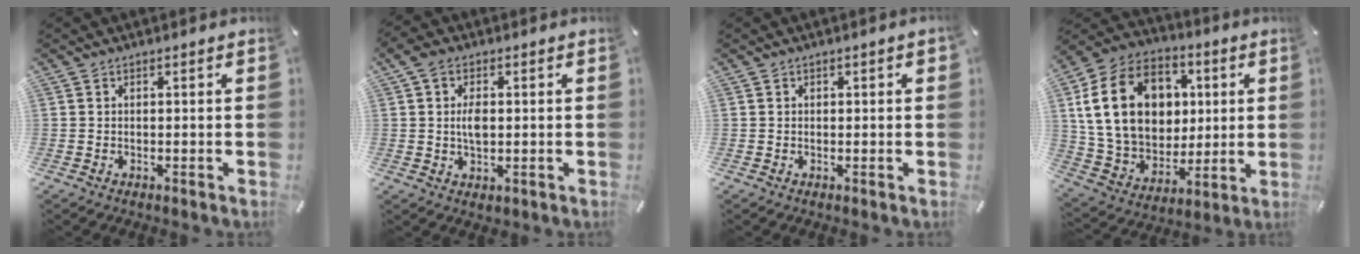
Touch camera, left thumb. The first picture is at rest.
{"total": 6.2, "force": [0.8, 4.4, 4.4], "torque": [-0.087, 0.001, 0.008]}
{"total": 0.7, "force": [0.2, 0.6, 0.3], "torque": [-0.006, 0.005, 0.002]}
{"total": 21.5, "force": [4.4, 17.1, 12.3], "torque": [-0.237, 0.004, 0.086]}